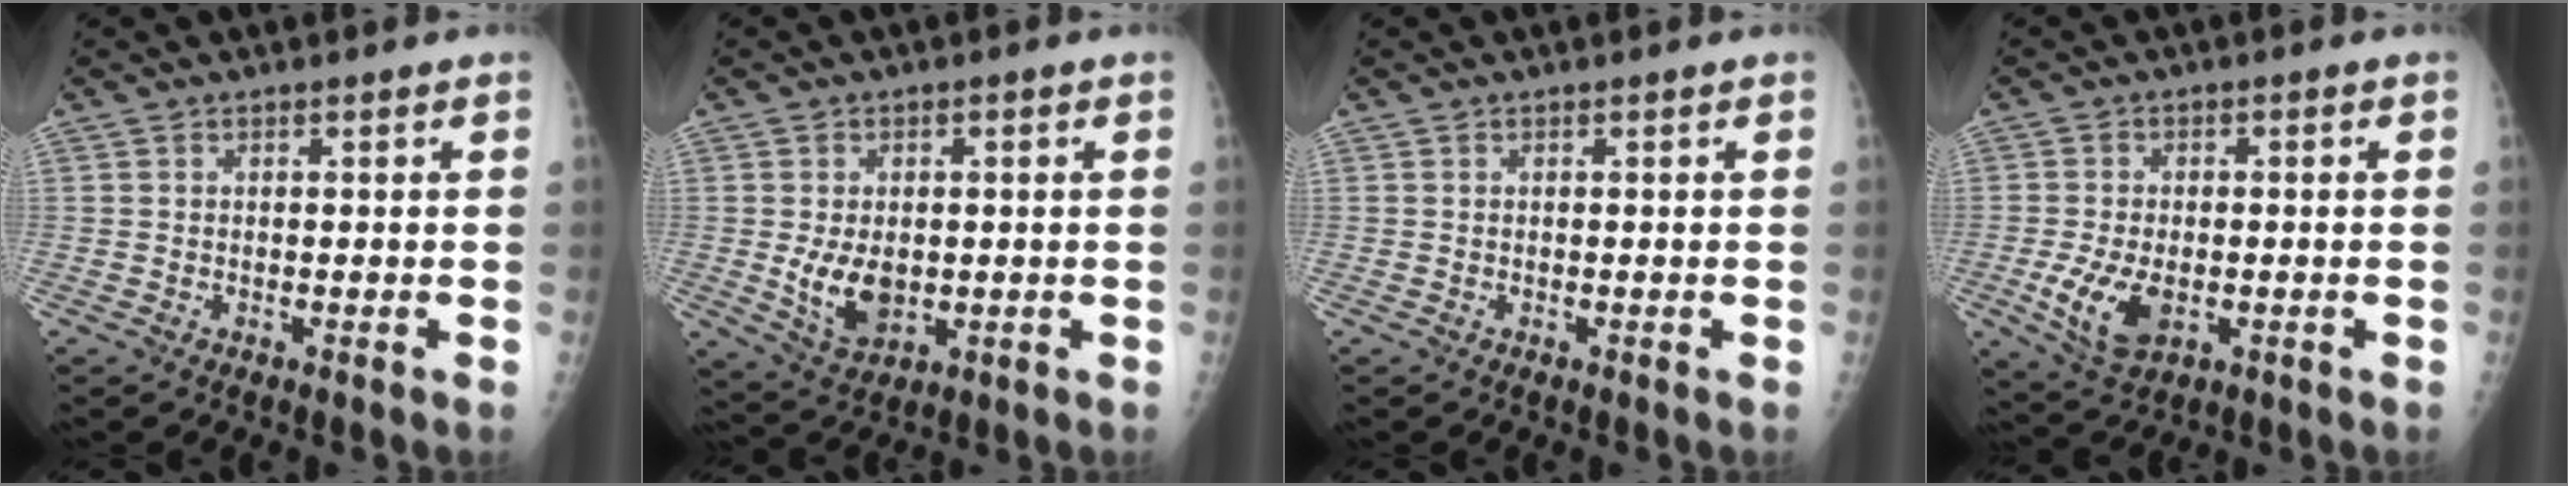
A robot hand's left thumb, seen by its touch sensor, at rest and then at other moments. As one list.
[{"total": 7.8, "force": [-0.6, 5.3, 5.8], "torque": [-0.081, -0.011, 0.003]}, {"total": 0.0}, {"total": 8.8, "force": [-2.3, 5.1, 6.7], "torque": [-0.129, -0.003, -0.033]}]